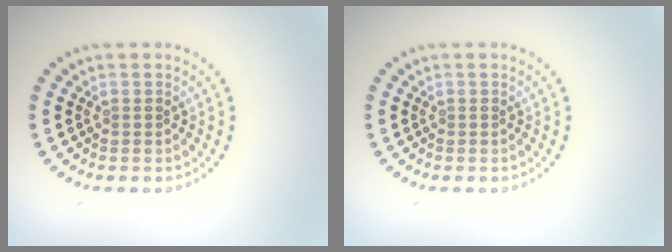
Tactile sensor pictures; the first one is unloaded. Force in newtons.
{"total": 0.0}